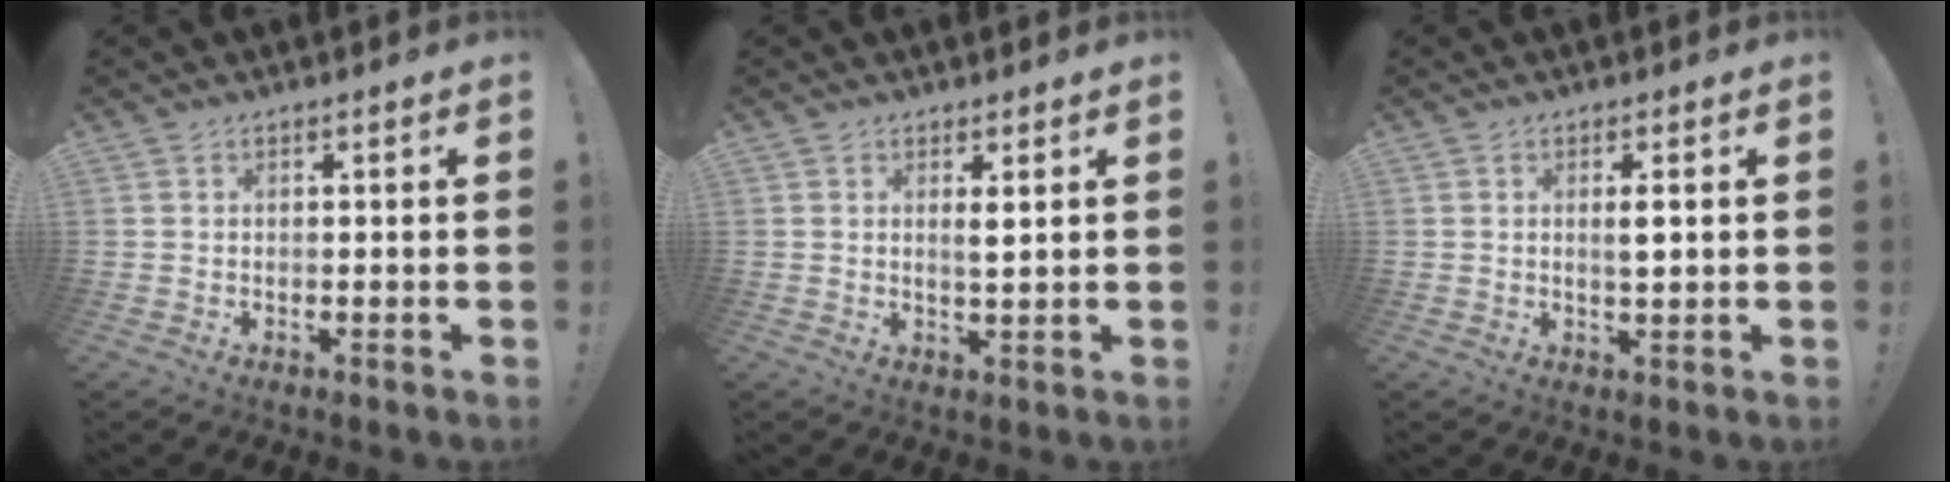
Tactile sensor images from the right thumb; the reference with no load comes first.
{"total": 2.4, "force": [1.2, 0.4, 2.0], "torque": [-0.022, -0.011, 0.015]}
{"total": 2.8, "force": [0.6, 0.5, 2.7], "torque": [-0.030, -0.011, 0.005]}